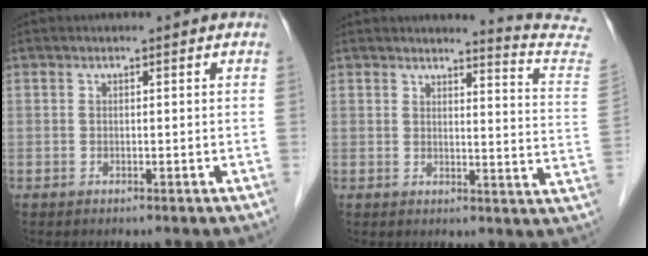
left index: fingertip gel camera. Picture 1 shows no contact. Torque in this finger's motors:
{"motor_torque": [0.66, -1.35, 0.03, -0.02]}